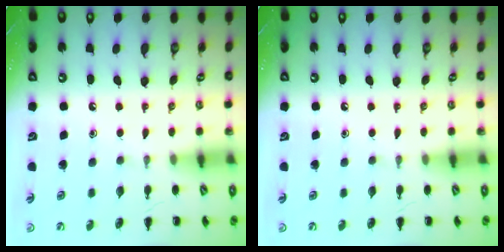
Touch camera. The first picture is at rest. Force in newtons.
{"total": 0.0}